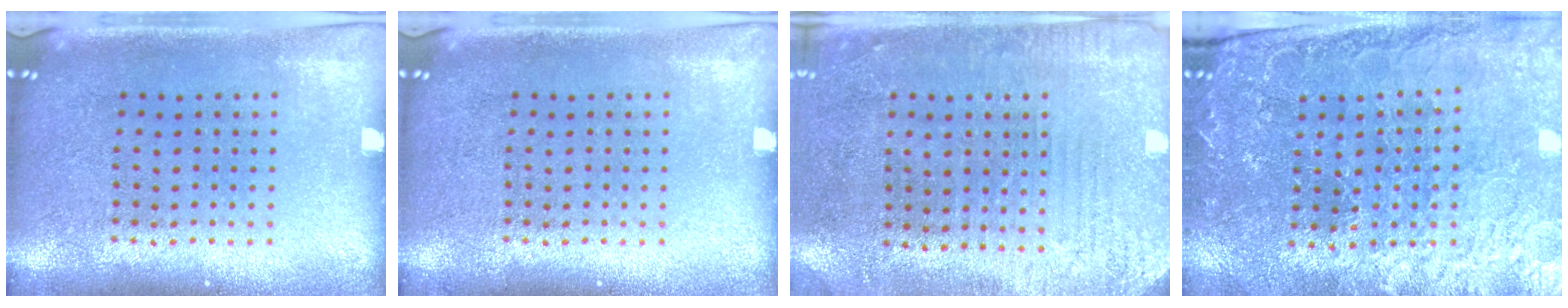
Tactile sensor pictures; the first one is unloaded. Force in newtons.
{"total": 0.0}
{"total": 2.8, "press": 2.4, "slide": 1.5}
{"total": 1.7, "press": 1.7, "slide": 0.3}